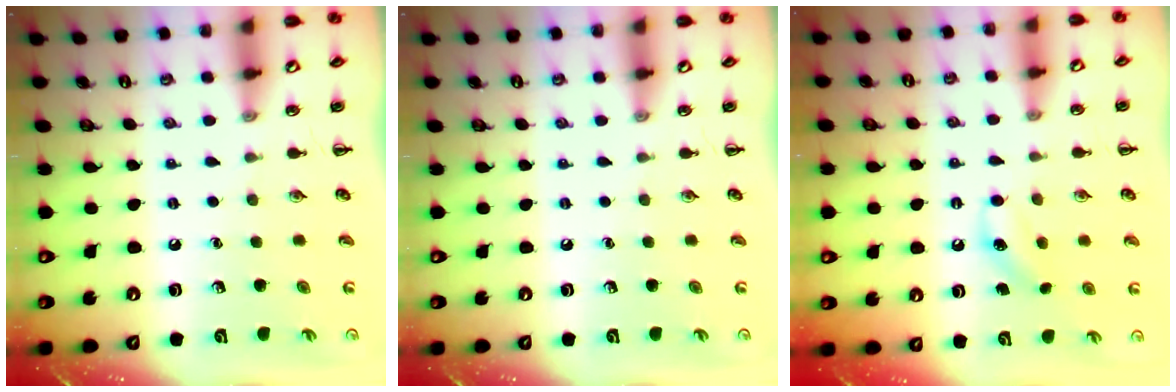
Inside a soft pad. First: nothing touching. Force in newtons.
{"total": 0.0}
{"total": 5.7, "press": 5.4, "slide": 1.6}